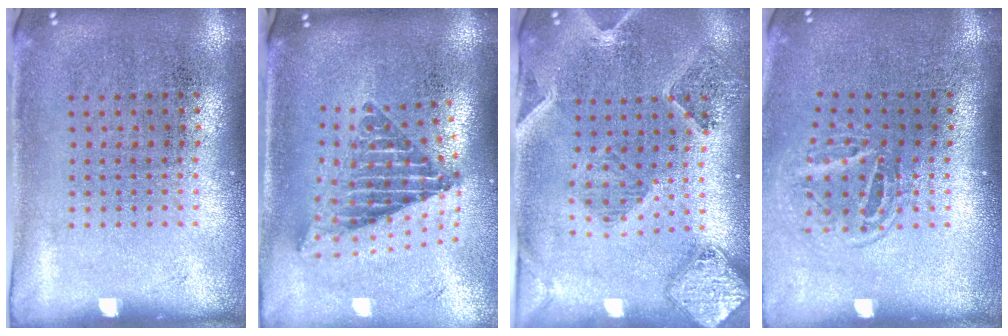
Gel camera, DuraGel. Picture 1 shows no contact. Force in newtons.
{"total": 2.3, "press": 1.5, "slide": 1.7}
{"total": 1.5, "press": 1.4, "slide": 0.4}
{"total": 1.6, "press": 1.0, "slide": 1.3}